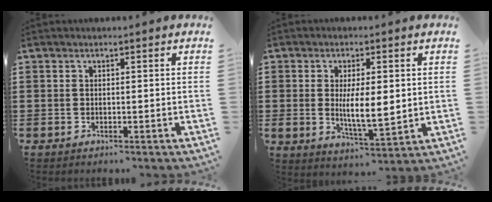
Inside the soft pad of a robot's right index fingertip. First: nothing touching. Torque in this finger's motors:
{"motor_torque": [0.83, -0.61, 0.61, 0.17]}